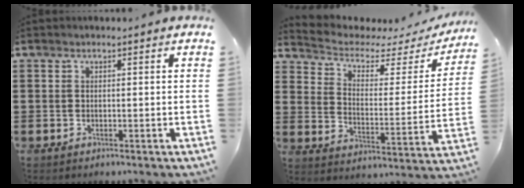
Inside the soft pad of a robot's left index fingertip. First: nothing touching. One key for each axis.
{"total": 3.5, "fx": 2.6, "fy": 1.5, "fz": 1.8, "tx": -0.054, "ty": -0.024, "tz": 0.036}